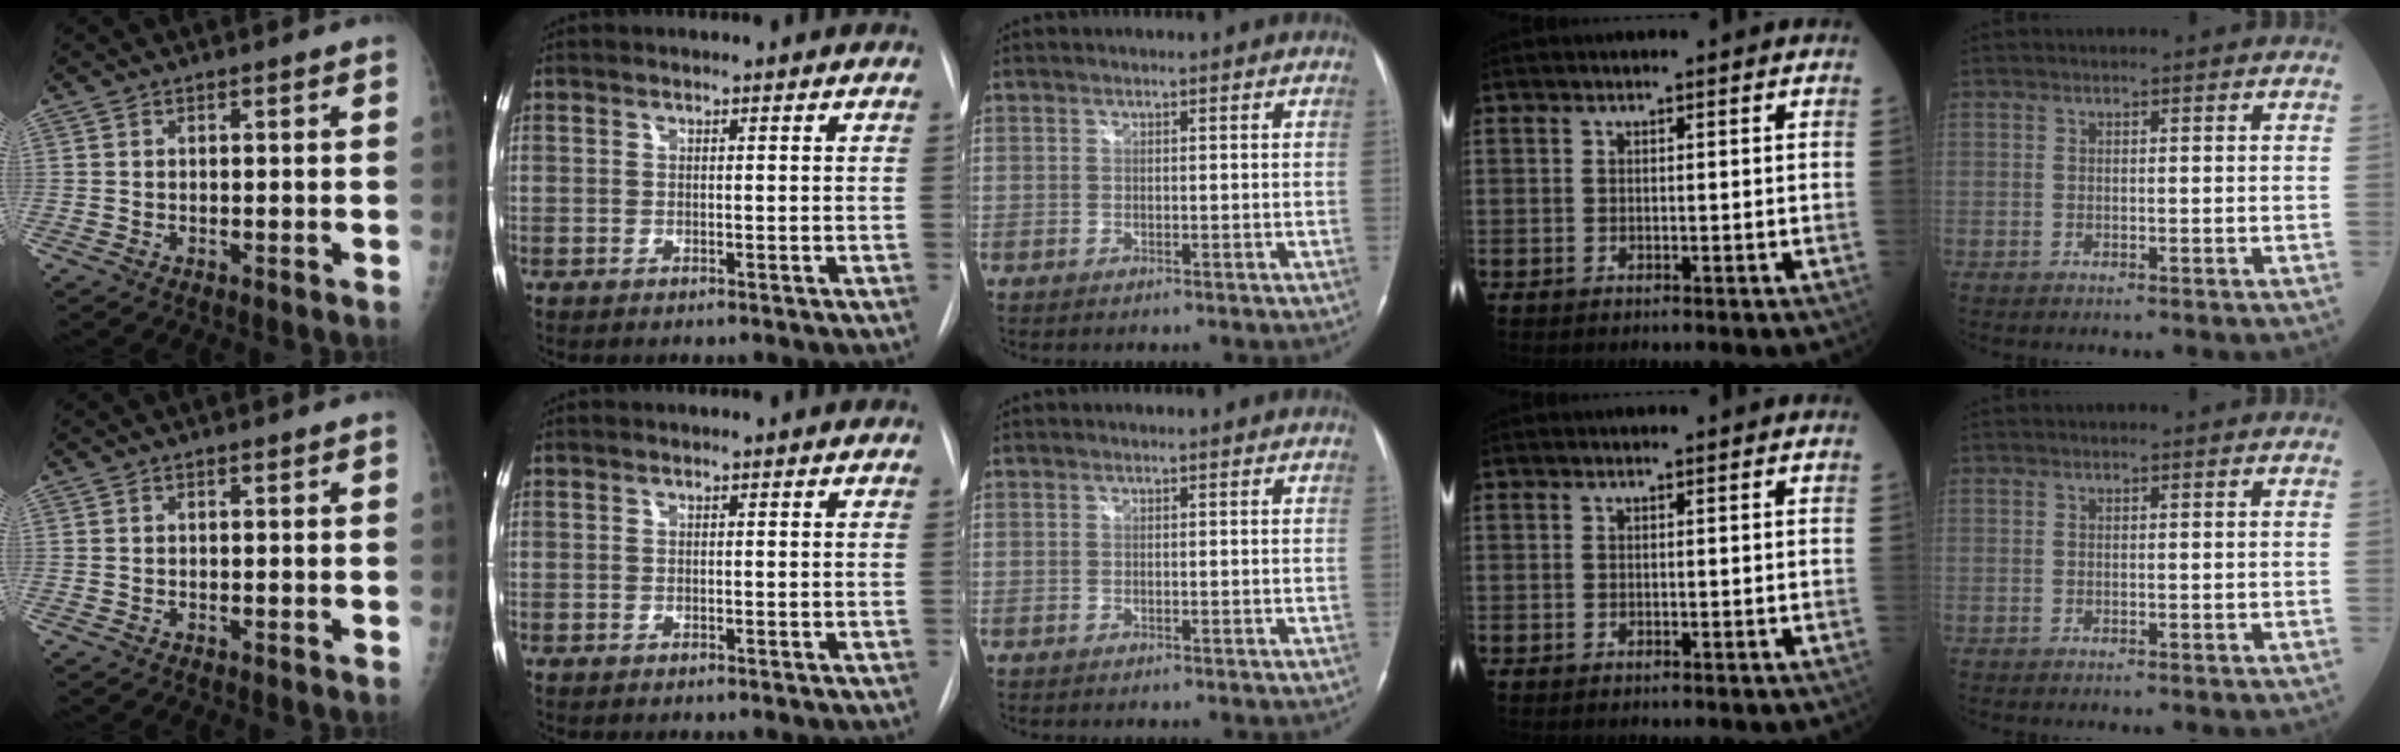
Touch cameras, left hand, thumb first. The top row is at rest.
{}